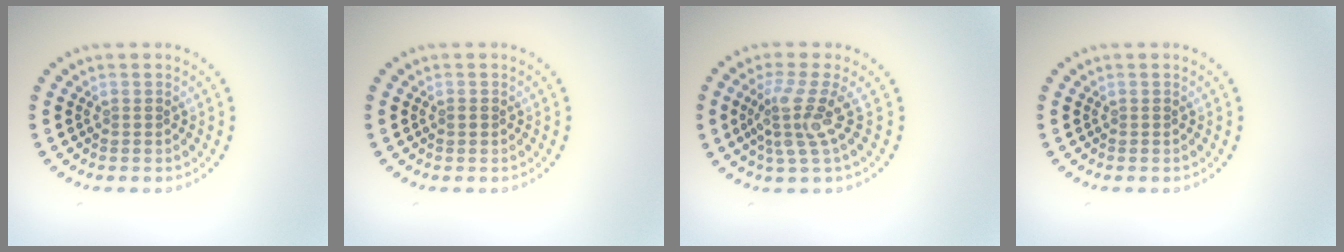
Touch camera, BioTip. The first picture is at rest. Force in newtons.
{"total": 0.6, "press": 0.6, "slide": 0.1}
{"total": 3.6, "press": 2.5, "slide": 2.5}
{"total": 0.0}